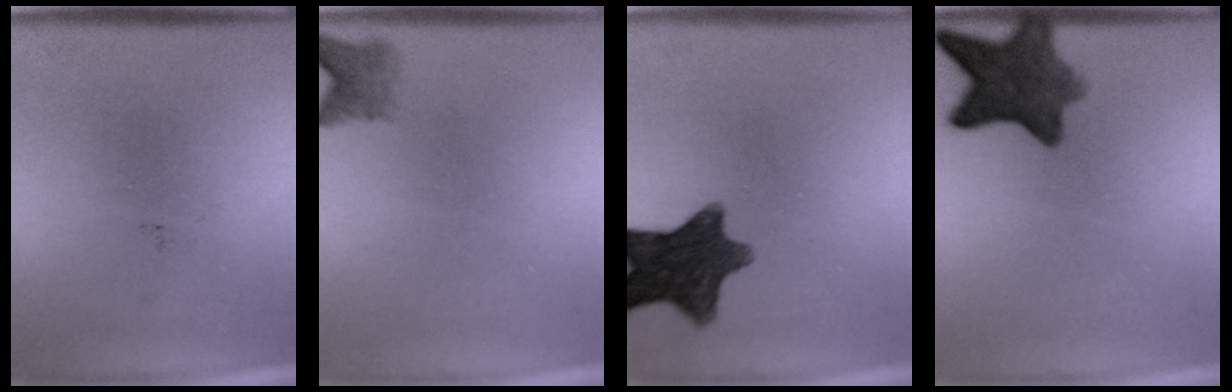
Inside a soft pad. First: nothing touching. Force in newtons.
{"total": 2.3}
{"total": 11.4}
{"total": 9.1}